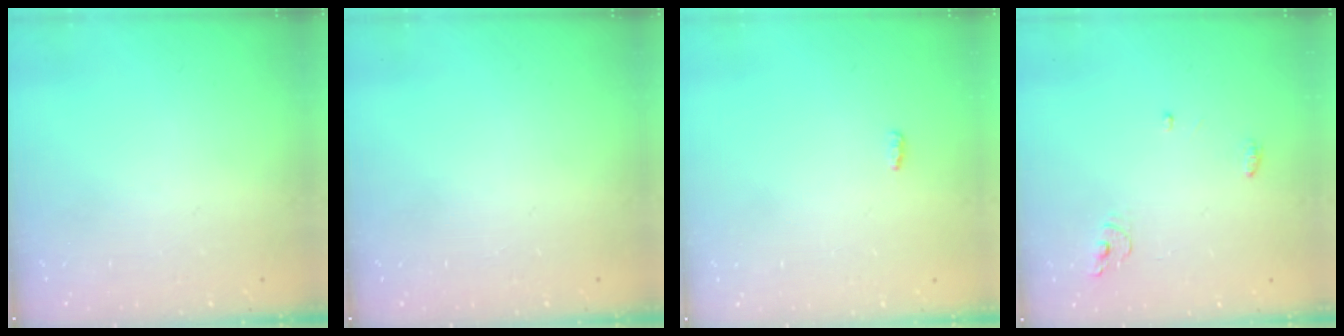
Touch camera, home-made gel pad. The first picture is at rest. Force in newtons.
{"total": 0.0}
{"total": 2.9, "press": 2.6, "slide": 1.3}
{"total": 4.2, "press": 4.1, "slide": 0.3}